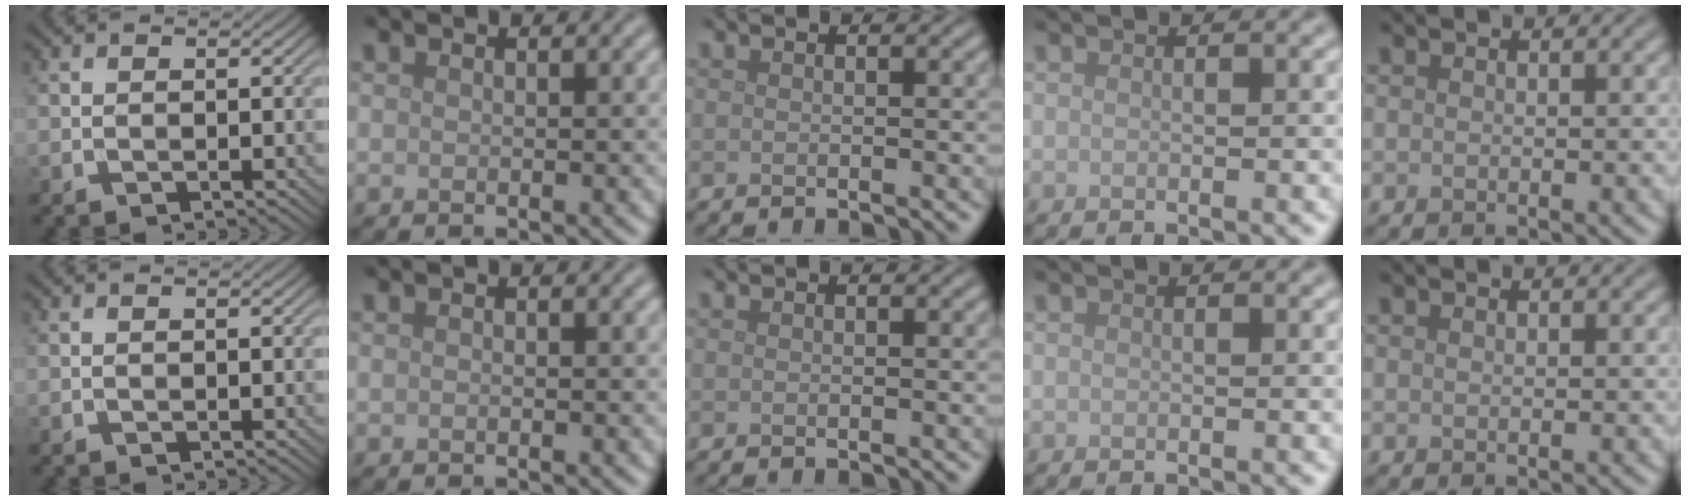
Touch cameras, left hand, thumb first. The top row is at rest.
{}